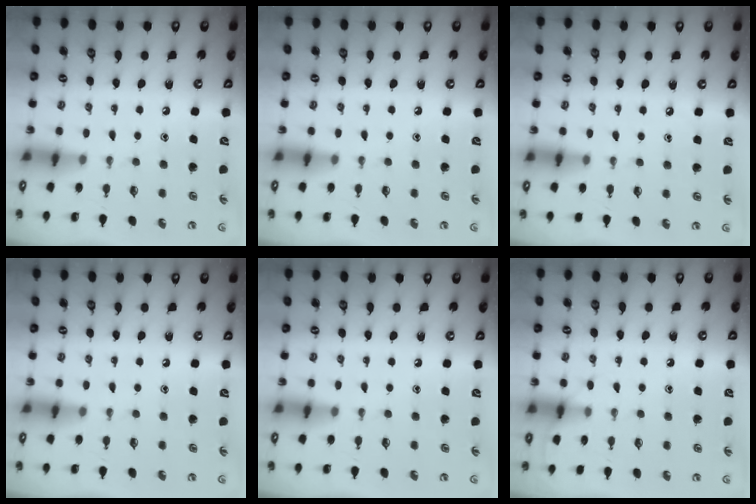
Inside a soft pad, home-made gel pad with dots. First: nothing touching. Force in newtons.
{"total": 0.0}
{"total": 2.2, "press": 2.2, "slide": 0.3}
{"total": 0.0}
{"total": 0.0}
{"total": 5.0, "press": 5.0, "slide": 0.6}